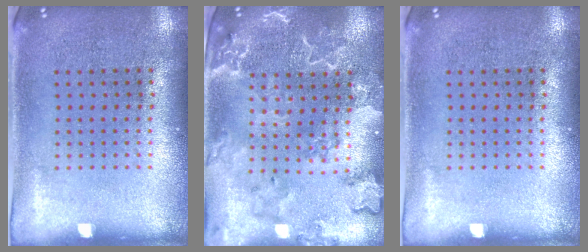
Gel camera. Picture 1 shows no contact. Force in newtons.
{"total": 2.6, "press": 2.4, "slide": 0.8}
{"total": 0.0}